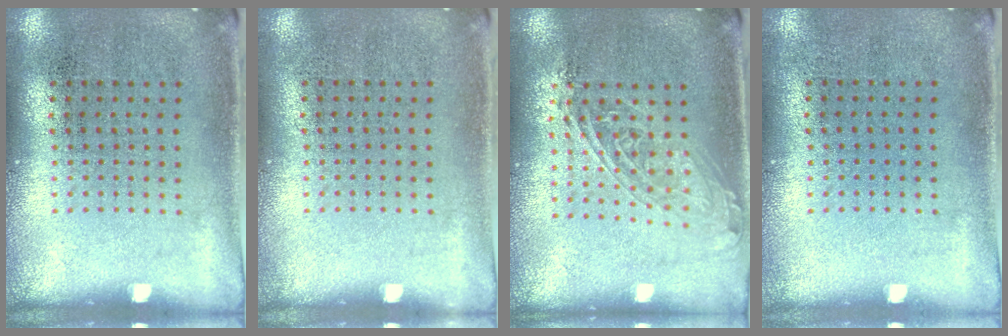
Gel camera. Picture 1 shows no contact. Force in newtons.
{"total": 0.0}
{"total": 1.6, "press": 1.3, "slide": 0.9}
{"total": 0.0}